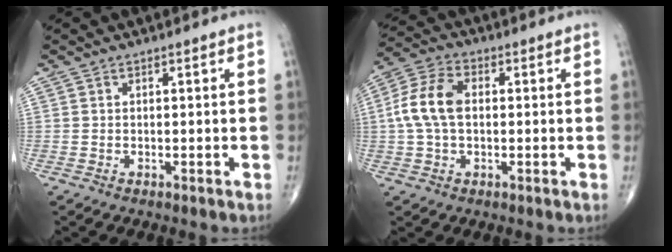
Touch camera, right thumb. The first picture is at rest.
{"total": 9.5, "force": [0.6, 5.9, 7.5], "torque": [-0.159, 0.025, 0.007]}